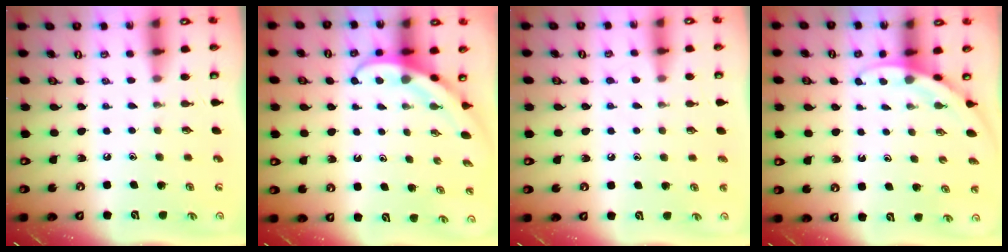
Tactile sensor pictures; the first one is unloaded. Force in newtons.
{"total": 4.0, "press": 3.9, "slide": 0.3}
{"total": 5.4, "press": 5.4, "slide": 0.7}
{"total": 4.6, "press": 4.5, "slide": 0.3}